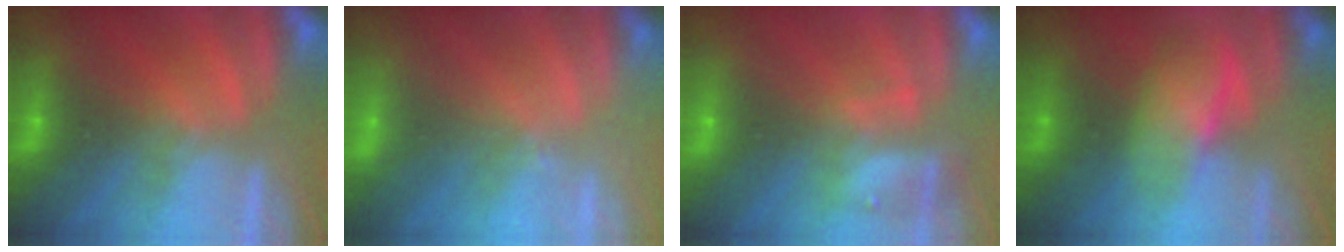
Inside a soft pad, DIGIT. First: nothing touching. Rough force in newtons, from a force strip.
{"total": 2.6}
{"total": 2.3}
{"total": 3.0}